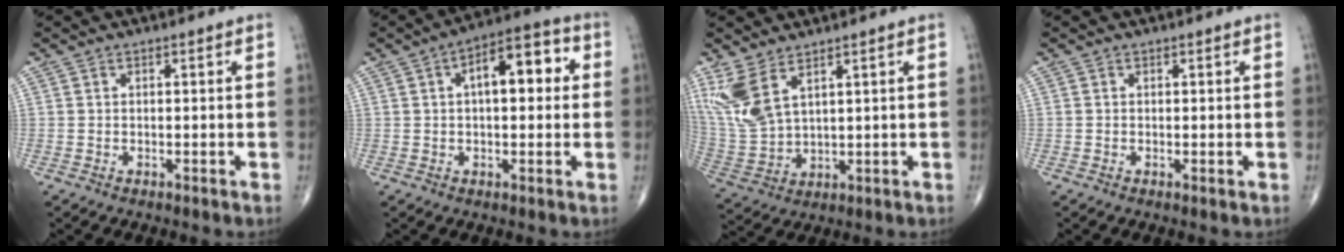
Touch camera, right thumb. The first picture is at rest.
{"total": 11.2, "force": [2.3, 5.3, 9.6], "torque": [-0.117, 0.028, 0.025]}
{"total": 9.5, "force": [5.5, 4.1, 6.5], "torque": [-0.151, -0.020, 0.131]}
{"total": 0.0}